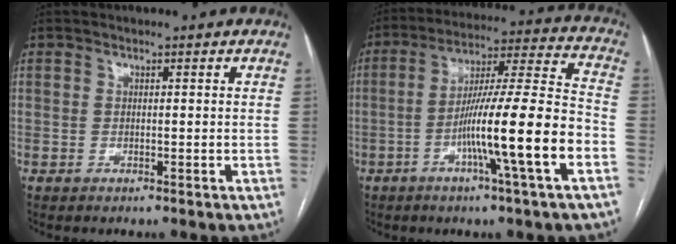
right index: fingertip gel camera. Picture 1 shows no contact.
{"total": 16.5, "force": [-5.8, -0.9, 15.4], "torque": [-0.261, 0.003, -0.098]}